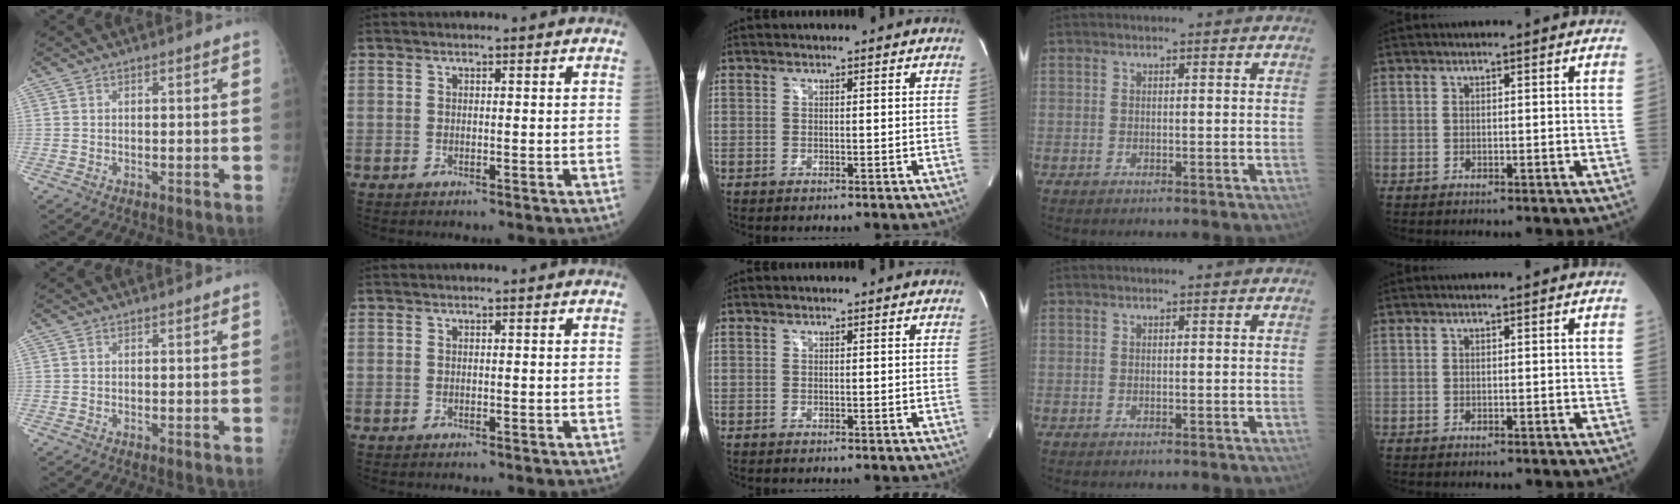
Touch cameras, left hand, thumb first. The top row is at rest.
{}